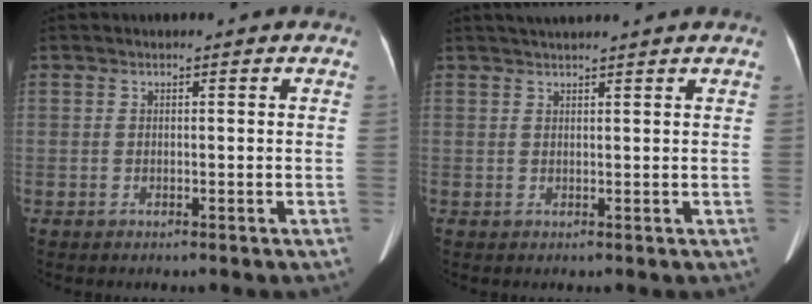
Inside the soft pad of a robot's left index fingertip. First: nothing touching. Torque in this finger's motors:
{"motor_torque": [0.60, -0.97, 0.03, 0.06]}